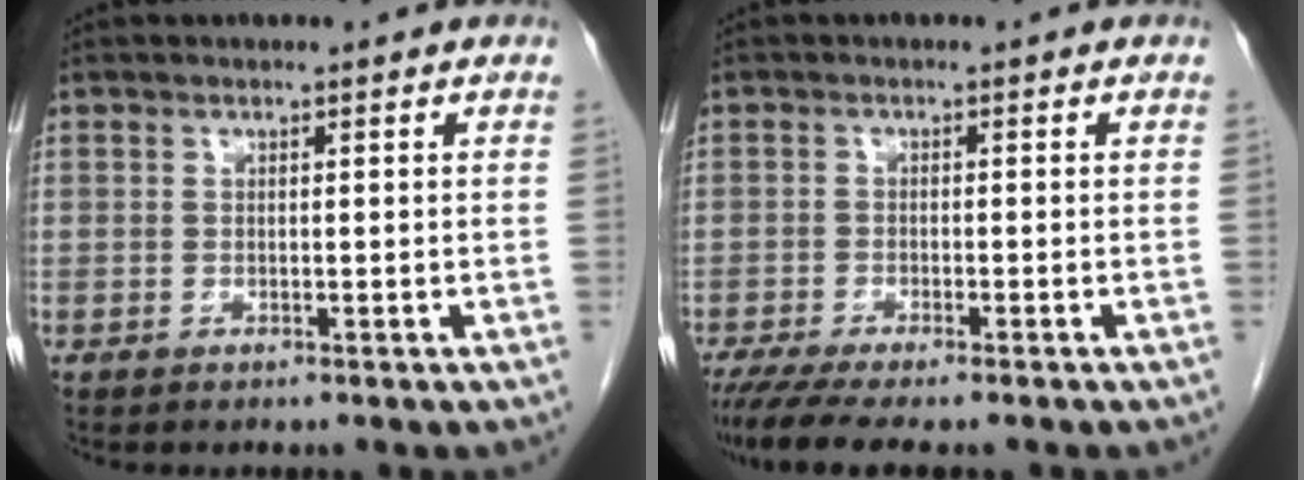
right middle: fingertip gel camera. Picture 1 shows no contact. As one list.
[{"total": 7.7, "force": [-6.4, 0.8, 4.3], "torque": [-0.063, -0.016, -0.103]}]